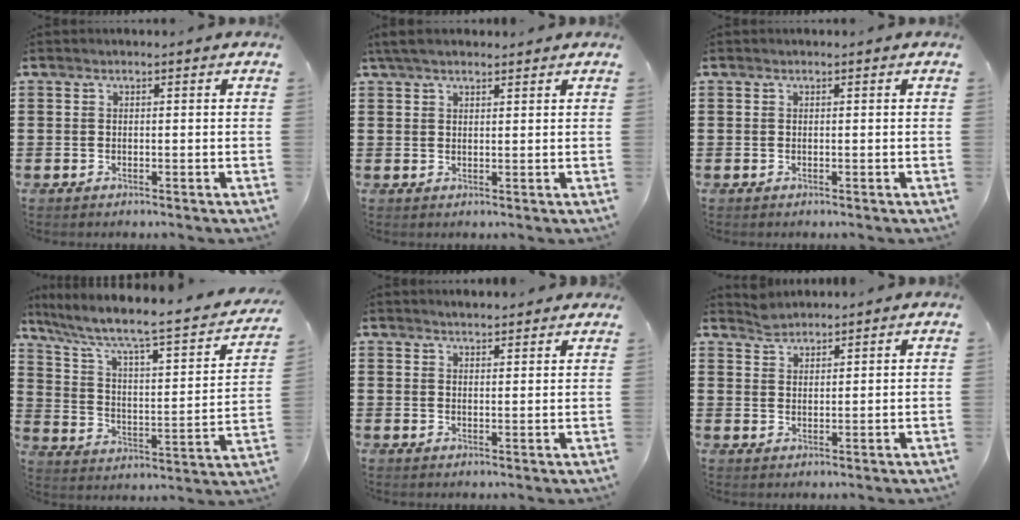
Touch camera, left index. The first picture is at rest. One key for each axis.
{"total": 3.0, "fx": 2.3, "fy": 0.8, "fz": 1.8, "tx": -0.040, "ty": 0.006, "tz": 0.044}
{"total": 0.0}
{"total": 5.6, "fx": 3.5, "fy": 1.0, "fz": 4.2, "tx": -0.100, "ty": -0.036, "tz": 0.046}
{"total": 2.0, "fx": 2.0, "fy": 0.2, "fz": 0.2, "tx": -0.008, "ty": 0.001, "tz": 0.038}
{"total": 2.2, "fx": 2.2, "fy": 0.5, "fz": 0.0, "tx": -0.007, "ty": 0.002, "tz": 0.043}